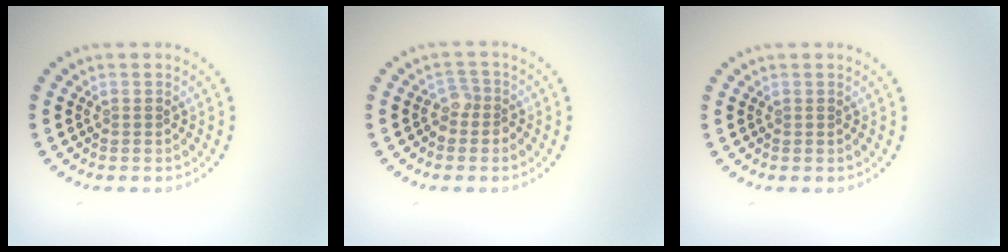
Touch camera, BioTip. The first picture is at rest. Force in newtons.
{"total": 1.6, "press": 1.3, "slide": 0.9}
{"total": 0.0}